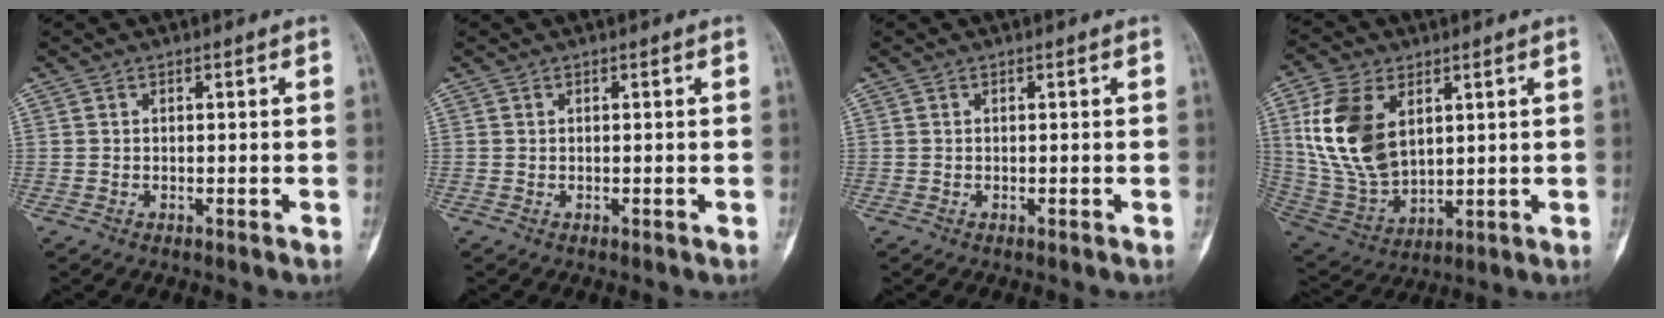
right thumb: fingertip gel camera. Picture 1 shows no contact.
{"total": 0.0}
{"total": 0.0}
{"total": 16.0, "force": [4.7, 9.9, 11.7], "torque": [-0.221, -0.017, 0.105]}